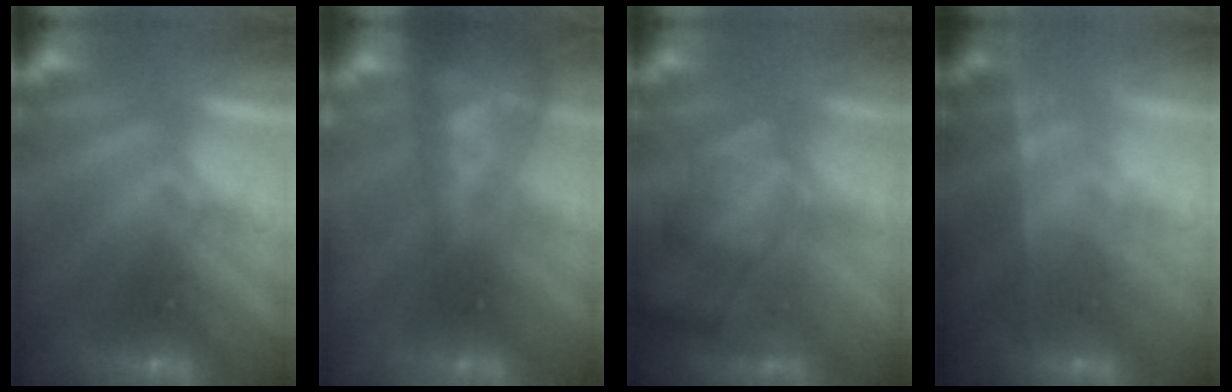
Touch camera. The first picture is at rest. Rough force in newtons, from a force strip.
{"total": 12.7}
{"total": 4.5}
{"total": 1.7}